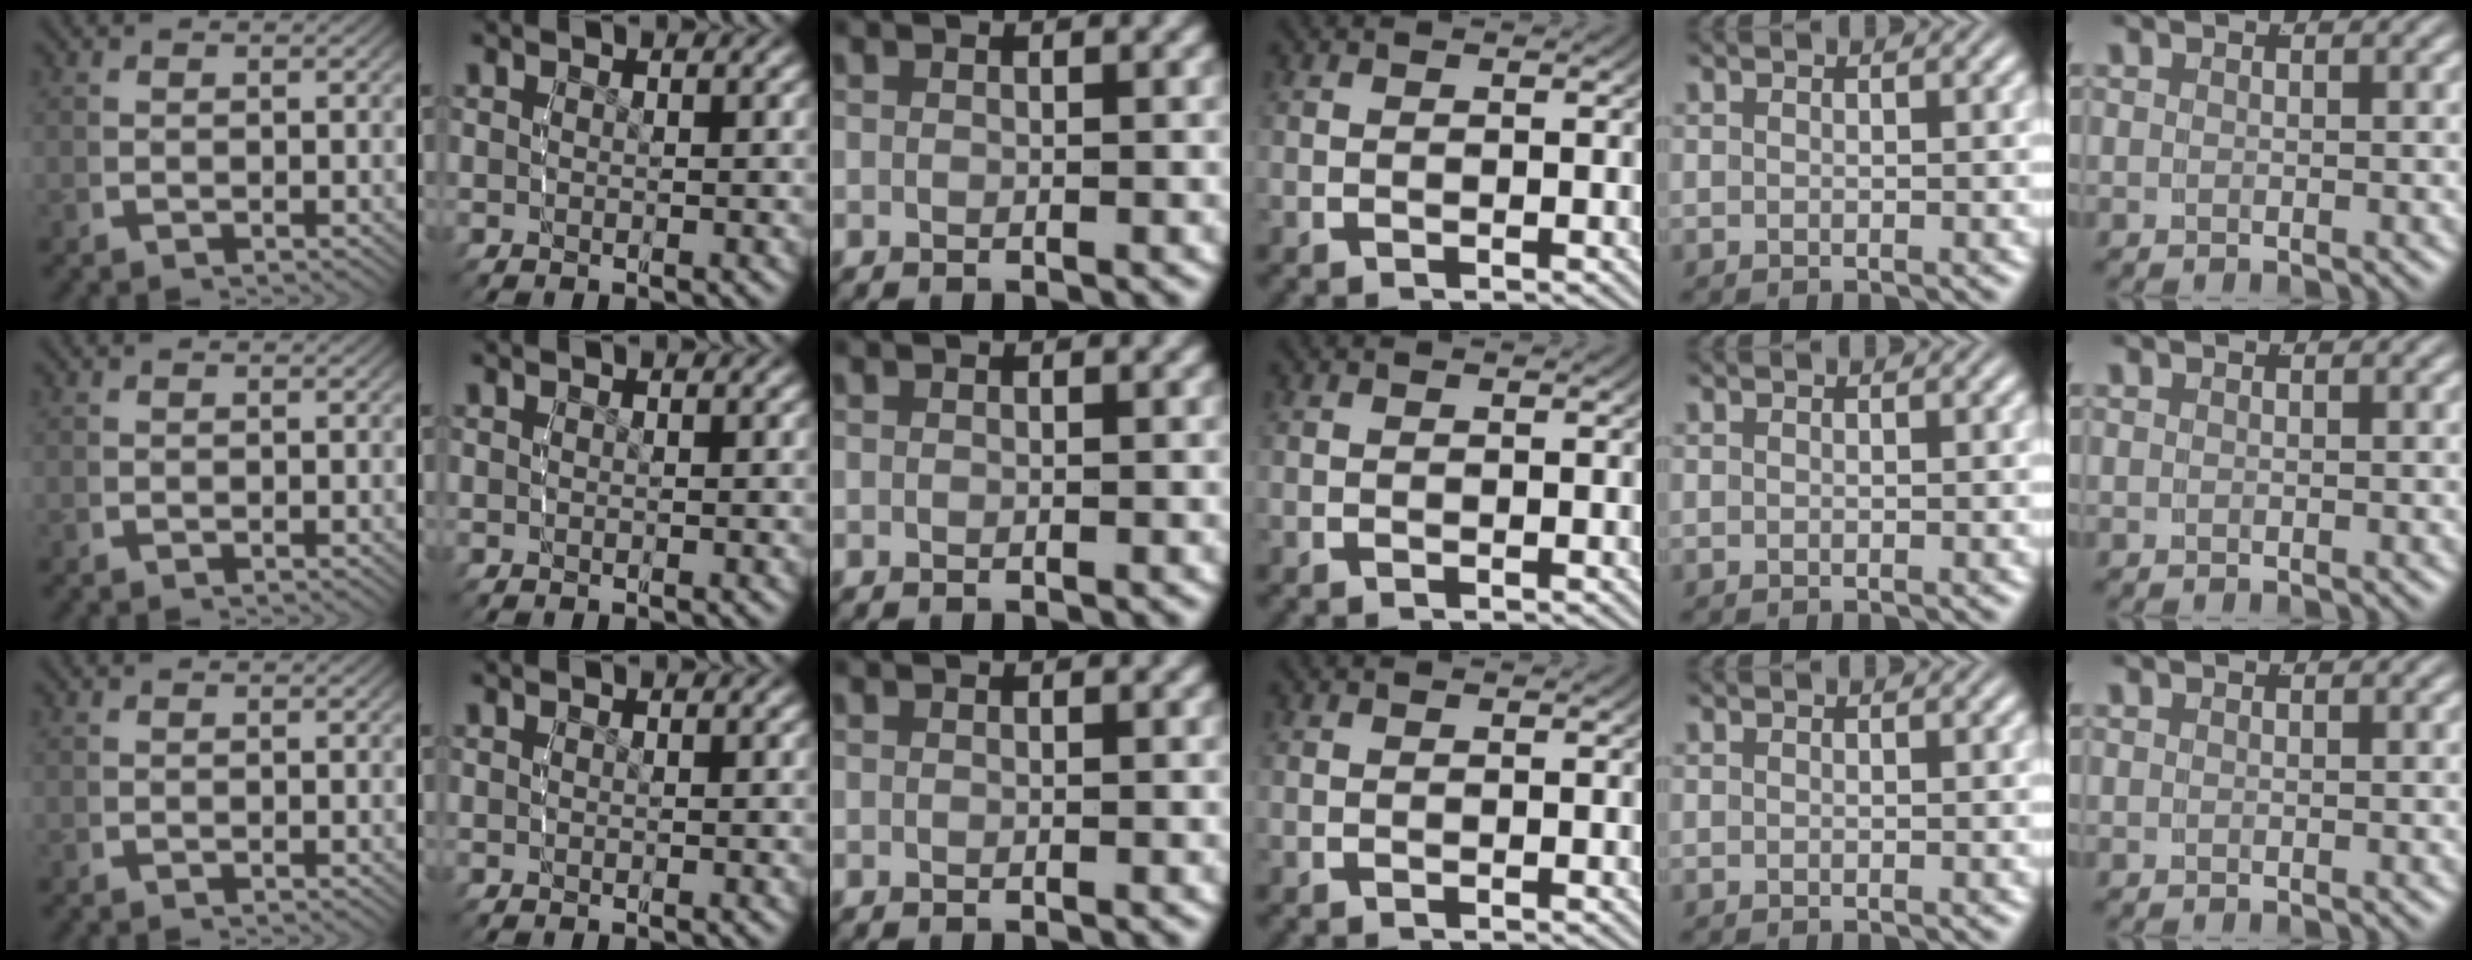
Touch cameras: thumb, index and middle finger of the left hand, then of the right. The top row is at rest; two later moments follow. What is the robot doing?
{"motion": "reach", "object": "router"}